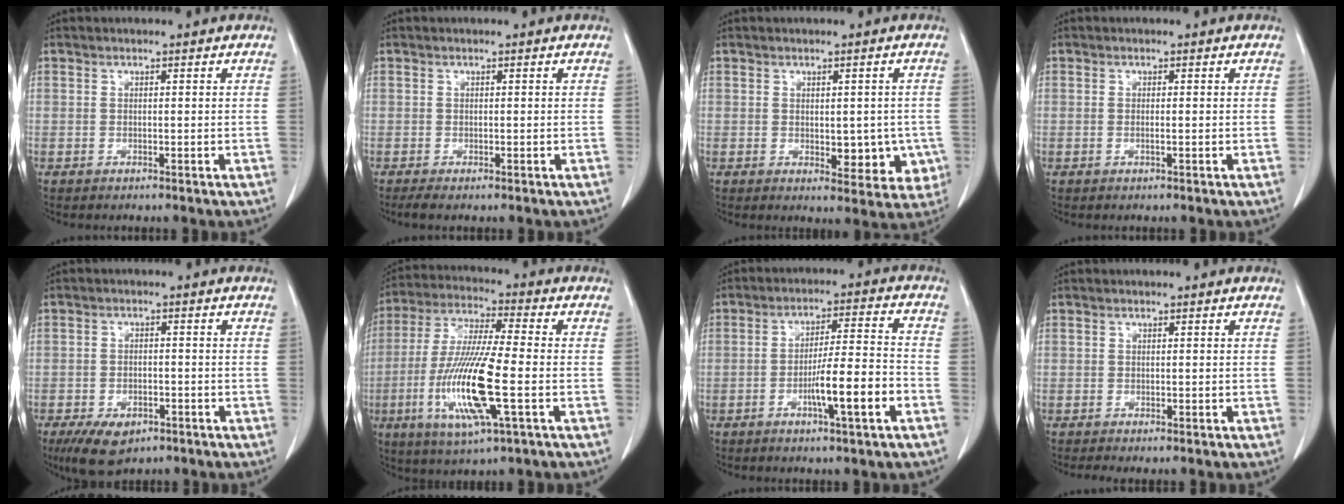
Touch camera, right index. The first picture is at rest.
{"total": 2.2, "force": [-1.7, 0.2, 1.4], "torque": [-0.019, -0.006, -0.023]}
{"total": 6.5, "force": [-1.1, 3.6, 5.3], "torque": [-0.045, -0.003, -0.004]}
{"total": 0.5, "force": [-0.2, -0.1, 0.5], "torque": [-0.010, 0.002, -0.001]}
{"total": 7.0, "force": [-4.3, 3.6, 4.2], "torque": [-0.075, -0.006, -0.064]}
{"total": 15.3, "force": [-4.0, 1.2, 14.8], "torque": [-0.306, -0.016, -0.073]}
{"total": 9.2, "force": [-3.7, 0.2, 8.4], "torque": [-0.138, 0.005, -0.059]}
{"total": 2.0, "force": [-1.7, 0.2, 1.1], "torque": [-0.013, -0.004, -0.021]}